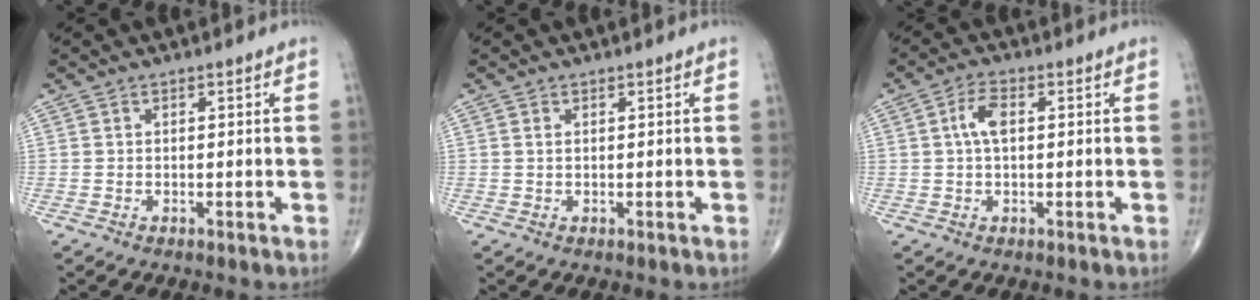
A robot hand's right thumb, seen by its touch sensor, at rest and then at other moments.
{"total": 0.8, "force": [0.3, 0.4, 0.6], "torque": [-0.014, 0.004, 0.008]}
{"total": 4.3, "force": [0.7, 2.0, 3.7], "torque": [-0.078, 0.010, 0.010]}